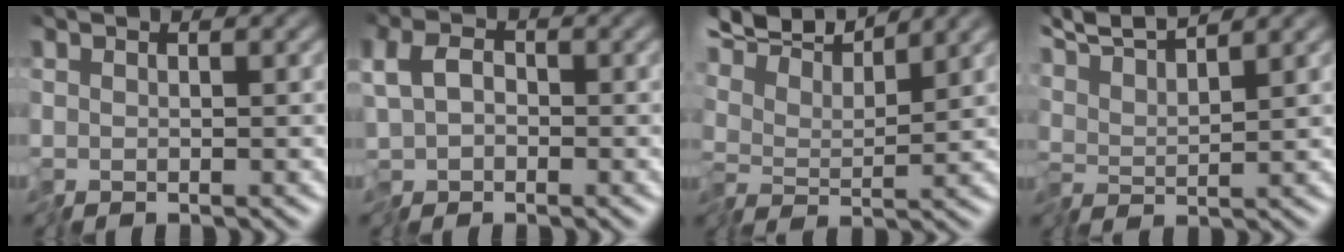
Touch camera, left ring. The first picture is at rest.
{"total": 3.2, "force": [-0.5, 2.3, 2.2], "torque": [-0.046, 0.004, -0.018]}
{"total": 6.2, "force": [5.6, 0.8, 2.8], "torque": [-0.066, 0.018, 0.092]}
{"total": 4.9, "force": [4.5, 0.0, 2.0], "torque": [-0.053, 0.016, 0.080]}